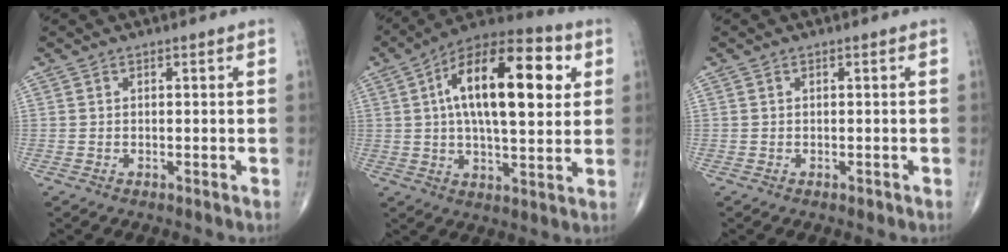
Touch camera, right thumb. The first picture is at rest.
{"total": 21.8, "force": [5.0, 9.2, 19.1], "torque": [-0.291, 0.012, 0.067]}
{"total": 0.7, "force": [-0.2, 0.4, 0.5], "torque": [-0.006, -0.001, -0.003]}